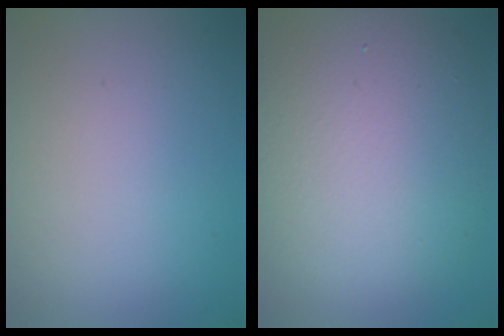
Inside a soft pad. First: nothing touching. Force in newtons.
{"total": 10.8, "press": 10.8, "slide": 1.0}